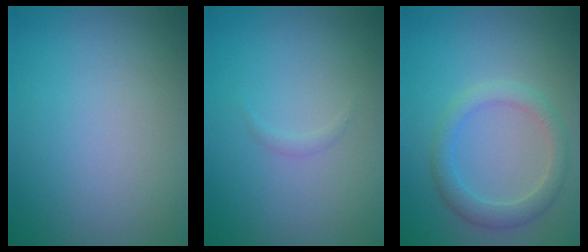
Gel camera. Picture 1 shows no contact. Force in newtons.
{"total": 0.6, "press": 0.6, "slide": 0.1}
{"total": 2.8, "press": 2.8, "slide": 0.1}